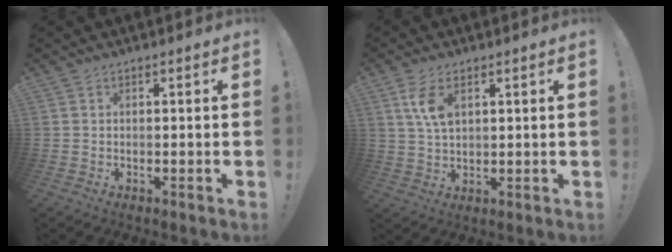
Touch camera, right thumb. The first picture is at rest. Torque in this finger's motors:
{"motor_torque": [0.05, 0.14, 0.35, -0.22, 0.04]}